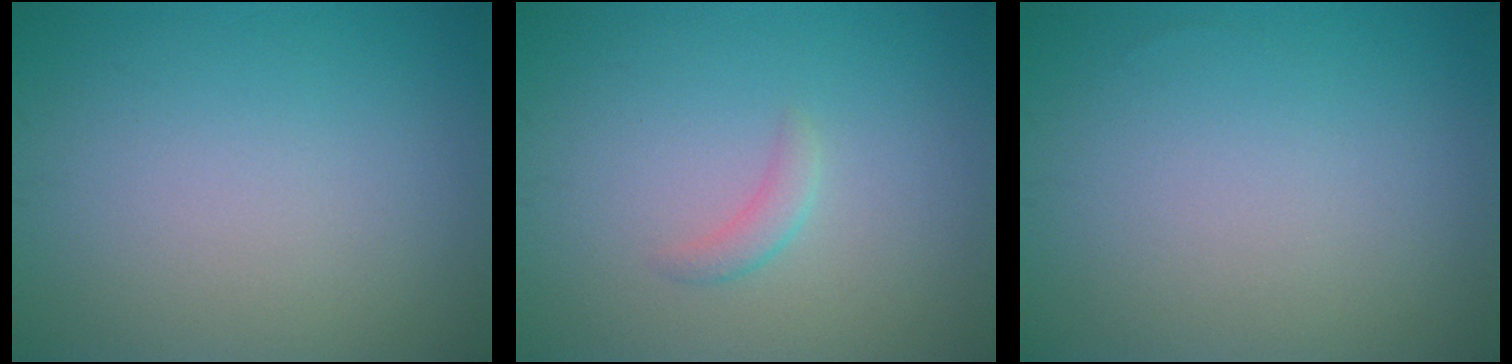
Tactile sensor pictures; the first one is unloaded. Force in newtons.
{"total": 1.2, "press": 1.2, "slide": 0.1}
{"total": 0.0}